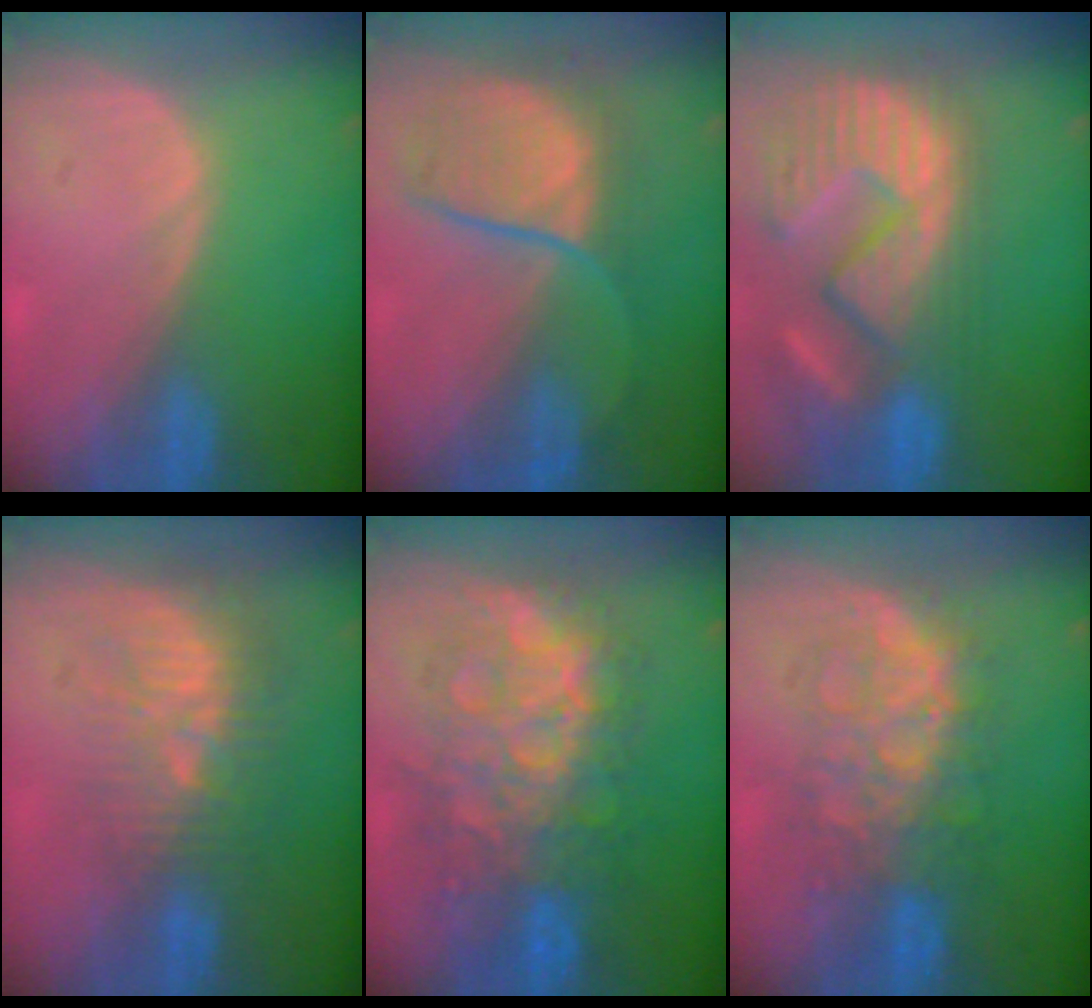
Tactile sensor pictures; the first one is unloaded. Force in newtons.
{"total": 7.9, "press": 7.8, "slide": 1.3}
{"total": 14.6, "press": 12.4, "slide": 7.8}
{"total": 9.8, "press": 8.6, "slide": 4.7}
{"total": 11.8, "press": 11.8, "slide": 1.2}
{"total": 8.3, "press": 8.3, "slide": 0.2}